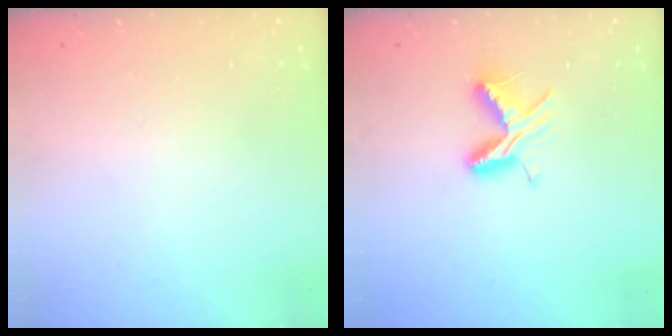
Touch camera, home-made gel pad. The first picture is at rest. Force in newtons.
{"total": 7.6, "press": 7.6, "slide": 0.6}